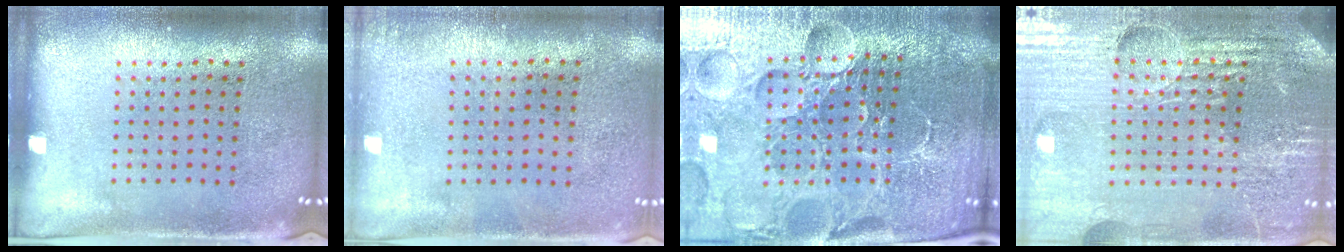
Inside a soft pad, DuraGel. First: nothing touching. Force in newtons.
{"total": 0.5, "press": 0.5, "slide": 0.1}
{"total": 6.7, "press": 5.9, "slide": 3.2}
{"total": 5.5, "press": 5.0, "slide": 2.3}